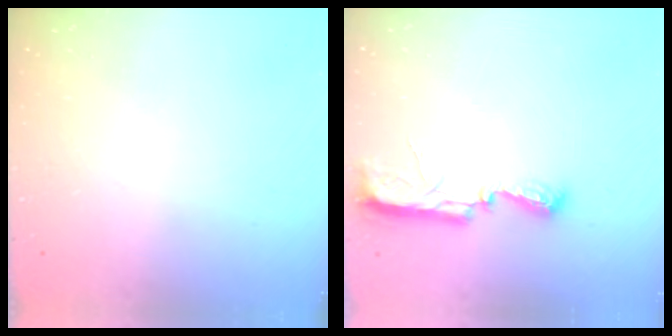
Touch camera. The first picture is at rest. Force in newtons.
{"total": 7.7, "press": 7.7, "slide": 0.6}